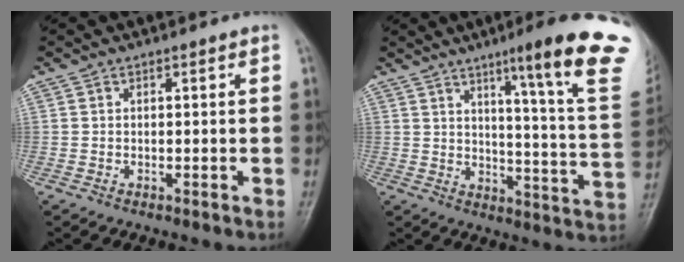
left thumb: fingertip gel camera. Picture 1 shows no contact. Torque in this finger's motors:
{"motor_torque": [0.61, 0.54, 1.41, -1.37, 0.20]}